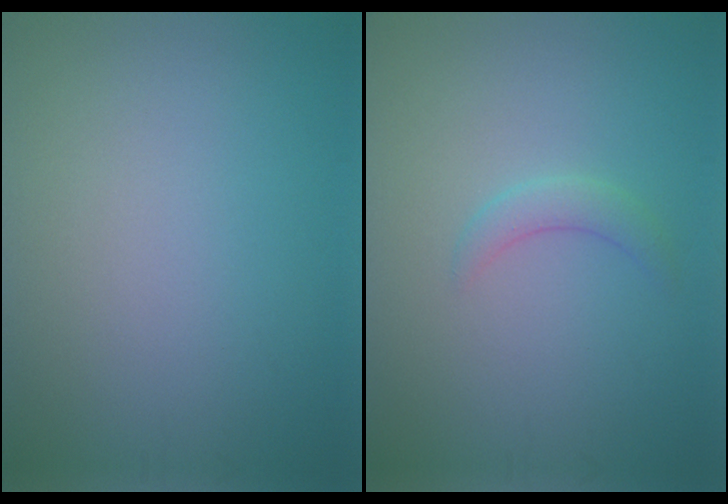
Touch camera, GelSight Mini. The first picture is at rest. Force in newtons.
{"total": 1.6, "press": 1.6, "slide": 0.1}